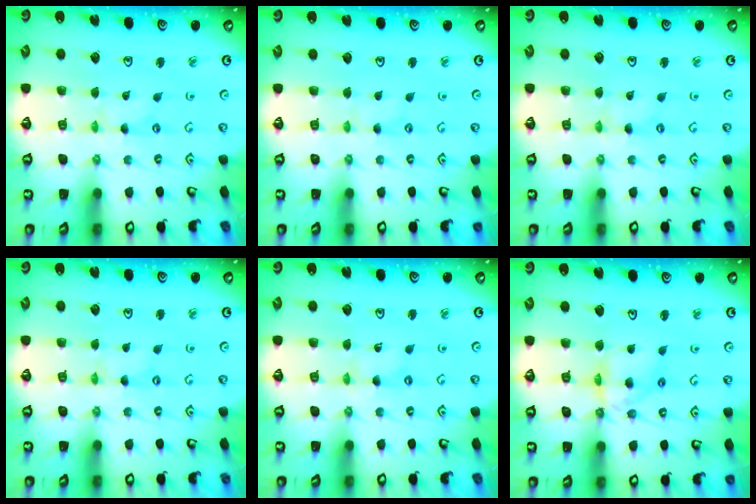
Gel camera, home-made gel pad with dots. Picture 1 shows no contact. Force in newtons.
{"total": 0.6, "press": 0.6, "slide": 0.2}
{"total": 0.0}
{"total": 0.7, "press": 0.7, "slide": 0.1}
{"total": 0.0}
{"total": 10.2, "press": 10.1, "slide": 1.6}